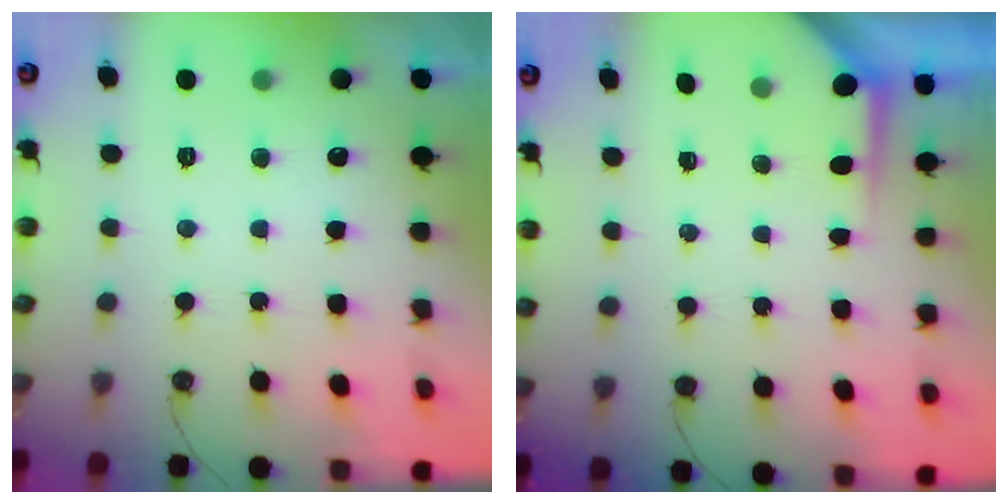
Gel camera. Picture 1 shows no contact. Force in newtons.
{"total": 3.3, "press": 3.3, "slide": 0.4}